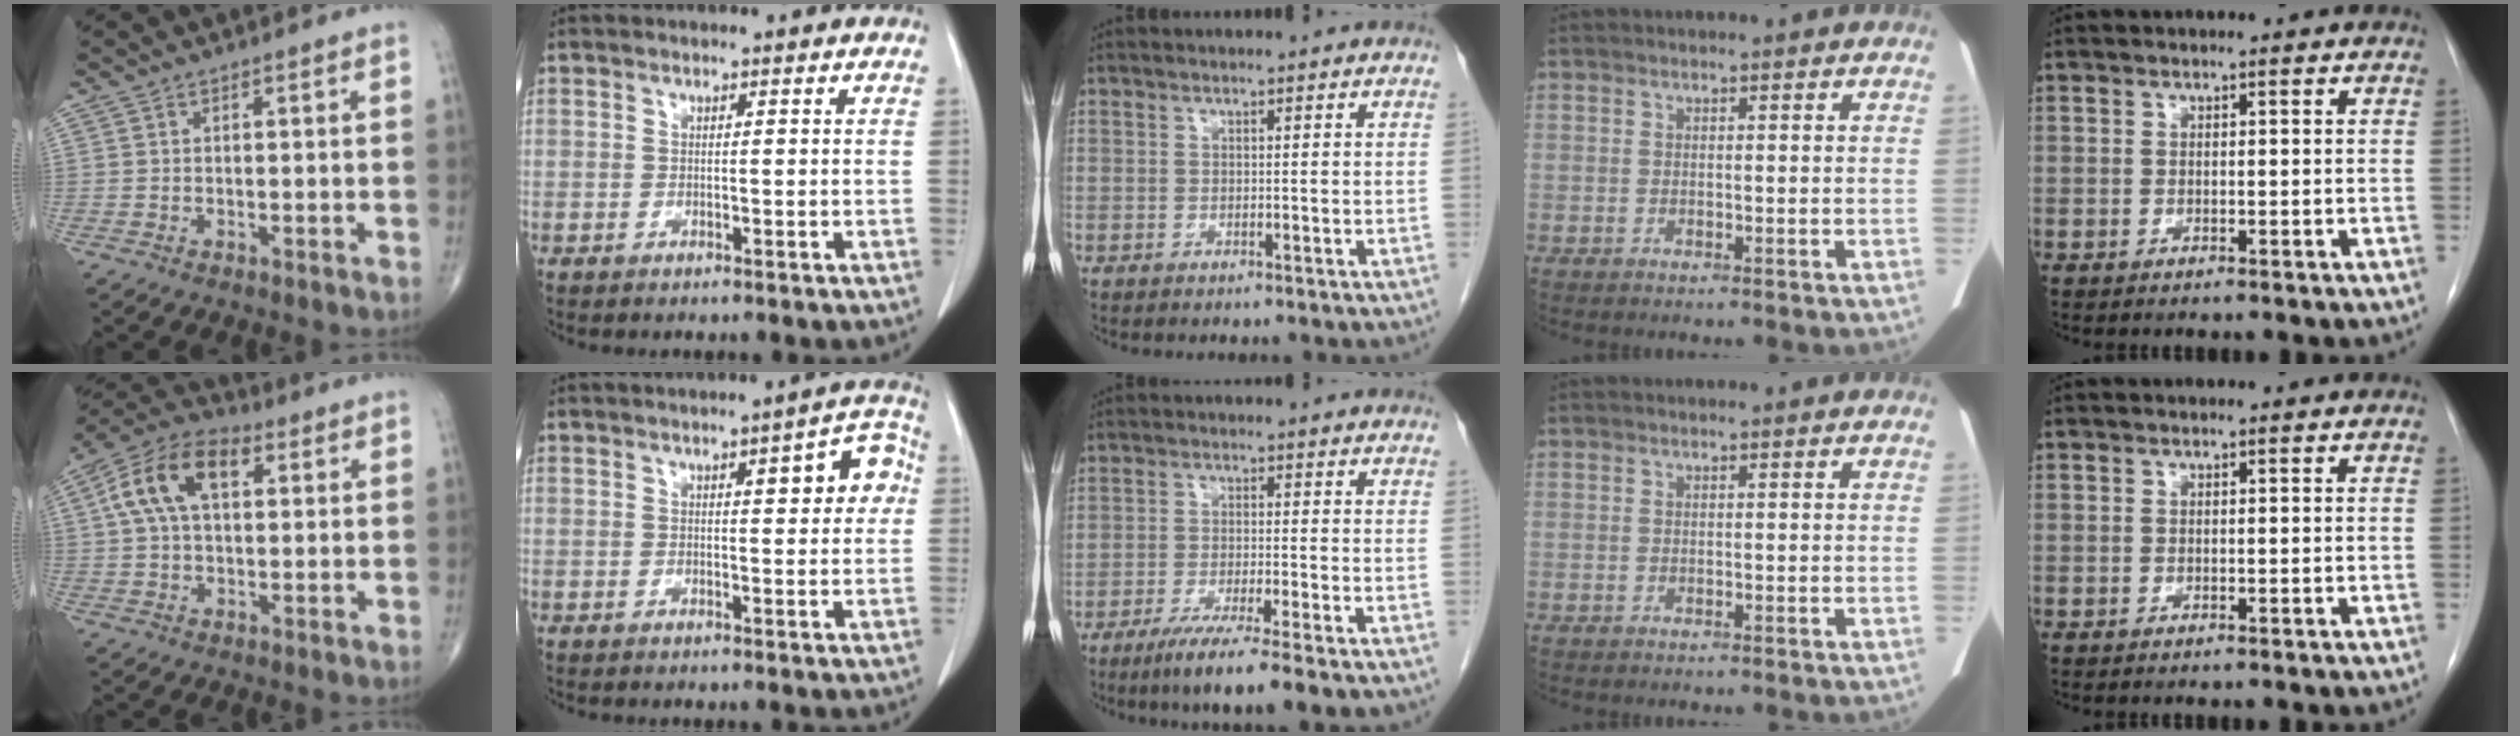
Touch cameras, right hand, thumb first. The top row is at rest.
{"thumb": {"total": 12.9, "force": [3.3, 7.4, 10.0], "torque": [-0.188, 0.028, 0.053]}, "index": {"total": 6.8, "force": [1.7, 2.0, 6.2], "torque": [-0.067, 0.018, 0.016]}, "middle": {"total": 8.4, "force": [-5.8, -0.2, 6.1], "torque": [-0.097, -0.021, -0.090]}}